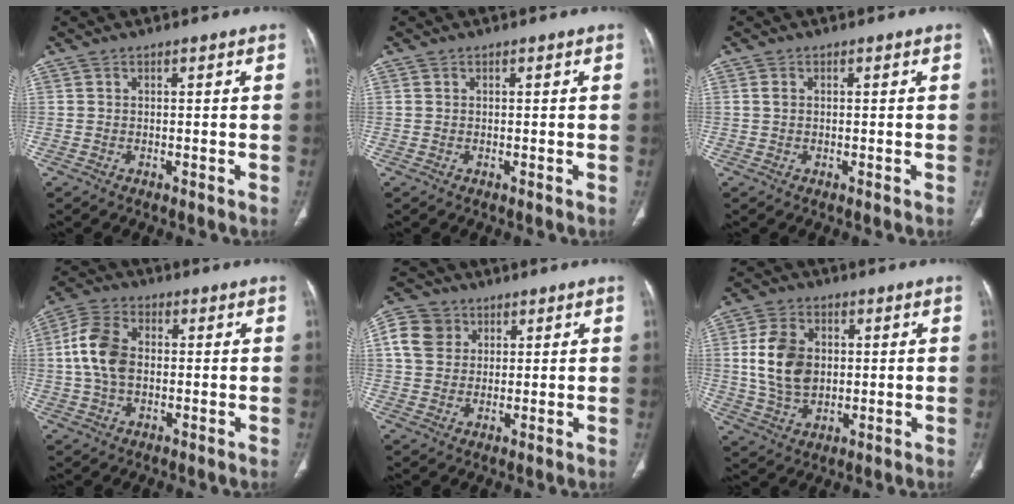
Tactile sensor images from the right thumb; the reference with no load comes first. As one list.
[{"total": 0.0}, {"total": 1.2, "force": [0.3, 0.8, 0.8], "torque": [-0.016, 0.002, 0.006]}, {"total": 10.0, "force": [0.4, 6.6, 7.5], "torque": [-0.149, 0.018, 0.004]}, {"total": 7.7, "force": [2.6, 6.6, 3.0], "torque": [-0.039, 0.002, 0.046]}, {"total": 11.7, "force": [1.2, 8.5, 7.9], "torque": [-0.131, -0.002, 0.028]}]